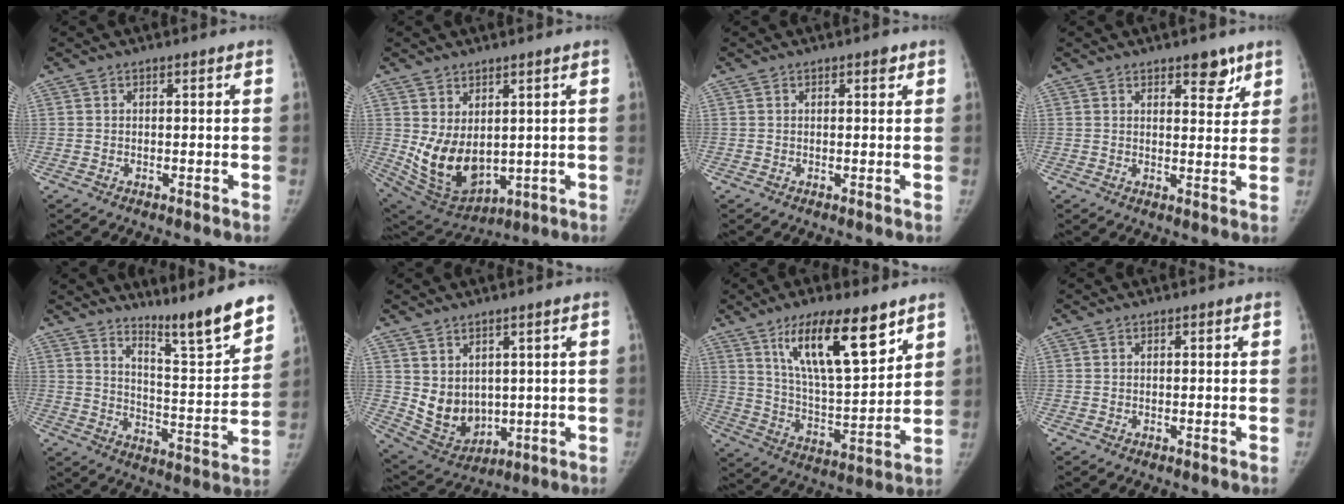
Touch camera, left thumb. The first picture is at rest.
{"total": 11.5, "force": [1.4, 7.2, 8.8], "torque": [-0.136, -0.025, 0.058]}
{"total": 1.3, "force": [0.8, 0.5, 0.8], "torque": [-0.006, -0.002, 0.008]}
{"total": 5.1, "force": [3.4, 2.3, 3.0], "torque": [-0.014, -0.021, 0.046]}
{"total": 14.6, "force": [12.1, 0.9, 8.0], "torque": [-0.096, -0.101, 0.193]}
{"total": 9.0, "force": [1.7, 6.9, 5.6], "torque": [-0.068, -0.023, 0.062]}
{"total": 18.1, "force": [10.6, 5.3, 13.6], "torque": [-0.198, -0.057, 0.194]}
{"total": 0.0}